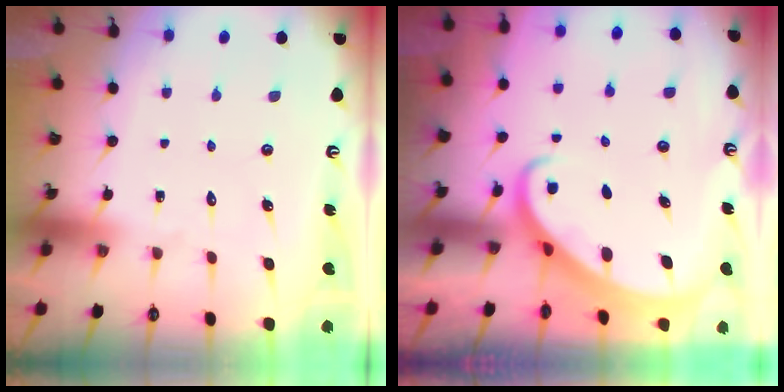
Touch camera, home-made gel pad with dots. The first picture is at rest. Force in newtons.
{"total": 2.5, "press": 2.5, "slide": 0.2}